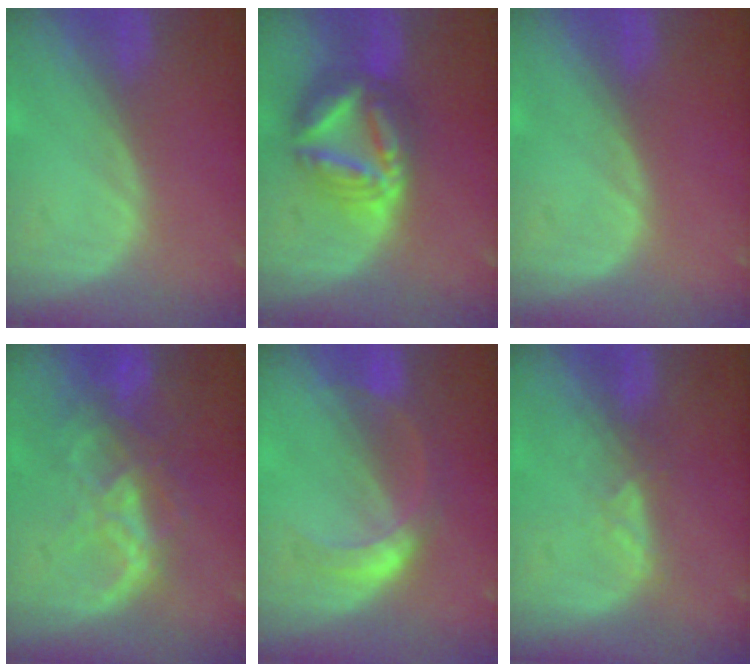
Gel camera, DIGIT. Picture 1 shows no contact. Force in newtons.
{"total": 9.1, "press": 9.1, "slide": 0.8}
{"total": 0.0}
{"total": 8.8, "press": 7.4, "slide": 4.7}
{"total": 5.4, "press": 5.0, "slide": 2.2}
{"total": 2.3, "press": 2.2, "slide": 0.9}